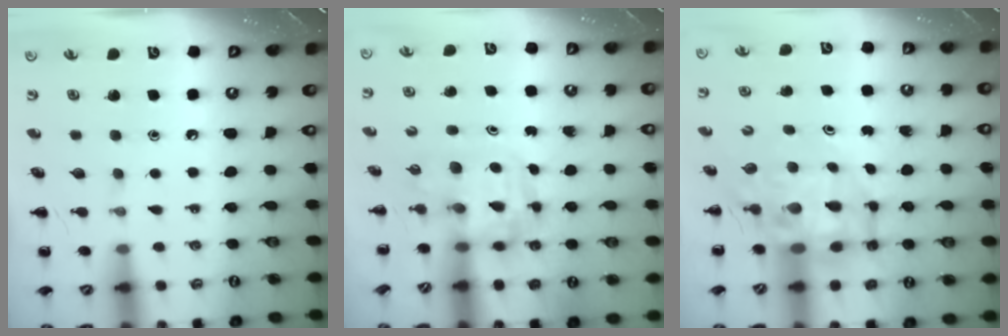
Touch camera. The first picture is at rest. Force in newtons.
{"total": 3.4, "press": 3.4, "slide": 0.6}
{"total": 8.0, "press": 7.6, "slide": 2.3}